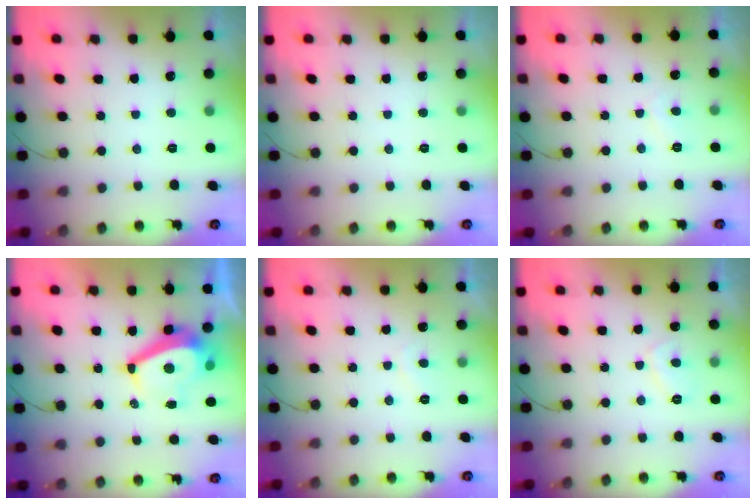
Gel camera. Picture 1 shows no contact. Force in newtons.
{"total": 0.0}
{"total": 2.7, "press": 2.6, "slide": 0.5}
{"total": 8.9, "press": 8.9, "slide": 1.1}
{"total": 1.3, "press": 1.1, "slide": 0.7}
{"total": 2.7, "press": 2.6, "slide": 0.4}